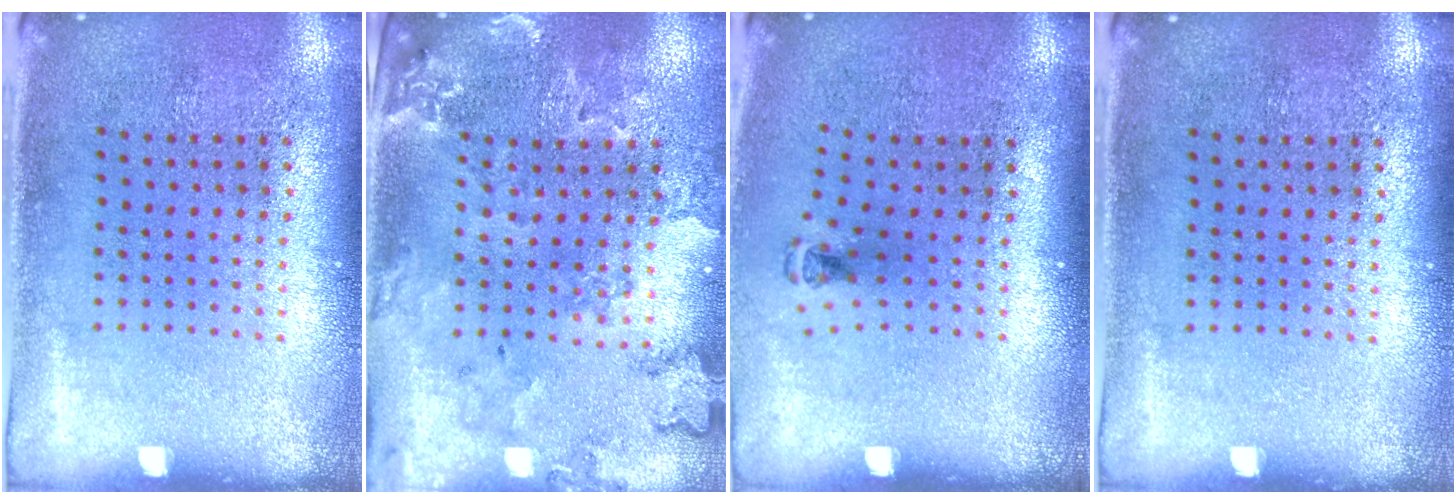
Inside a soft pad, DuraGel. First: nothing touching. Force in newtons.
{"total": 1.1, "press": 1.1, "slide": 0.2}
{"total": 0.5, "press": 0.4, "slide": 0.4}
{"total": 0.0}